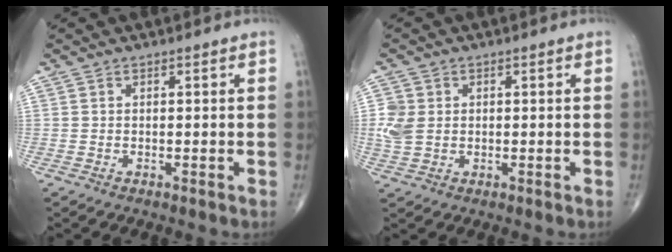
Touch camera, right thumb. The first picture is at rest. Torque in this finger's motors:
{"motor_torque": [0.07, 0.05, 0.37, 0.20, 0.02]}